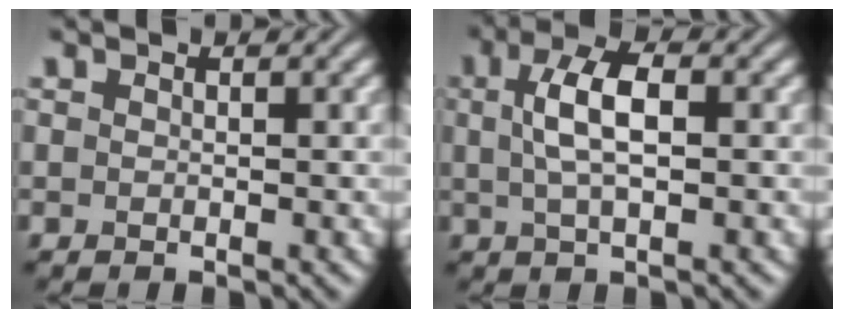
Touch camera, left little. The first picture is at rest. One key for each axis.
{"total": 4.4, "fx": 0.7, "fy": 1.6, "fz": 4.1, "tx": -0.080, "ty": 0.010, "tz": 0.009}